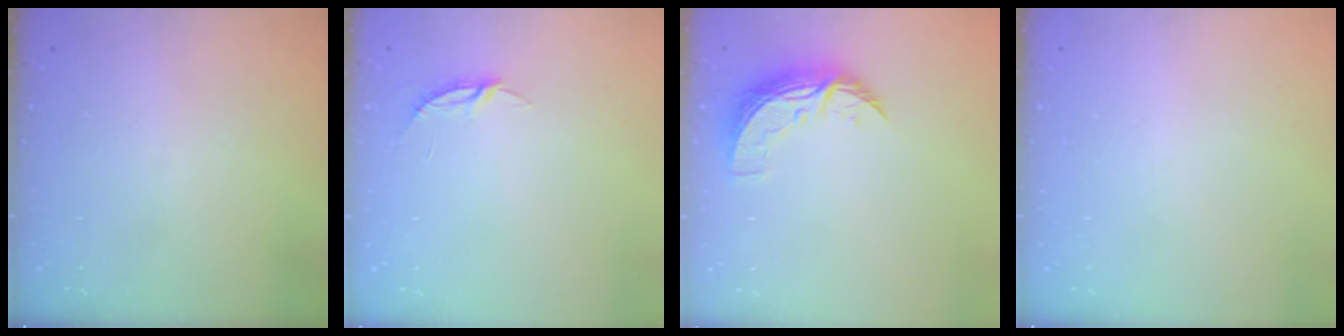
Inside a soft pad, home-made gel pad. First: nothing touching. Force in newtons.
{"total": 3.8, "press": 3.8, "slide": 0.2}
{"total": 8.6, "press": 8.6, "slide": 0.1}
{"total": 0.0}